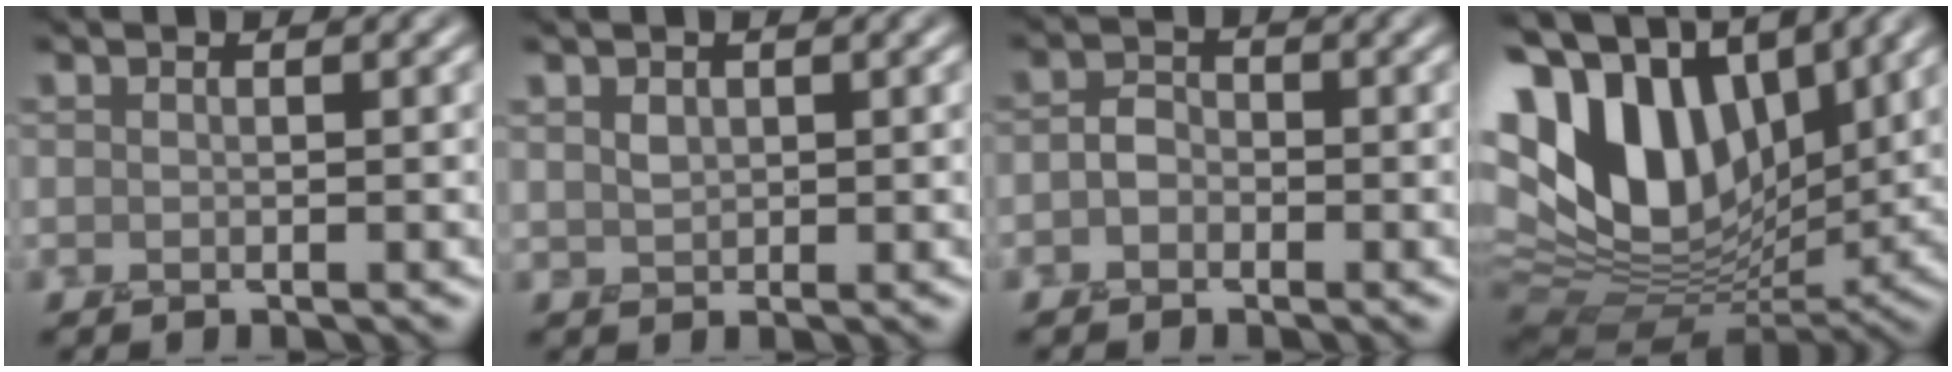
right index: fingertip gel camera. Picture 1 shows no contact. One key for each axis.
{"total": 1.2, "fx": 0.6, "fy": 0.9, "fz": 0.6, "tx": -0.010, "ty": 0.000, "tz": 0.014}
{"total": 1.8, "fx": -0.6, "fy": 1.4, "fz": 0.9, "tx": -0.016, "ty": 0.003, "tz": -0.019}
{"total": 15.0, "fx": 5.4, "fy": 9.2, "fz": 10.5, "tx": -0.208, "ty": 0.016, "tz": 0.101}